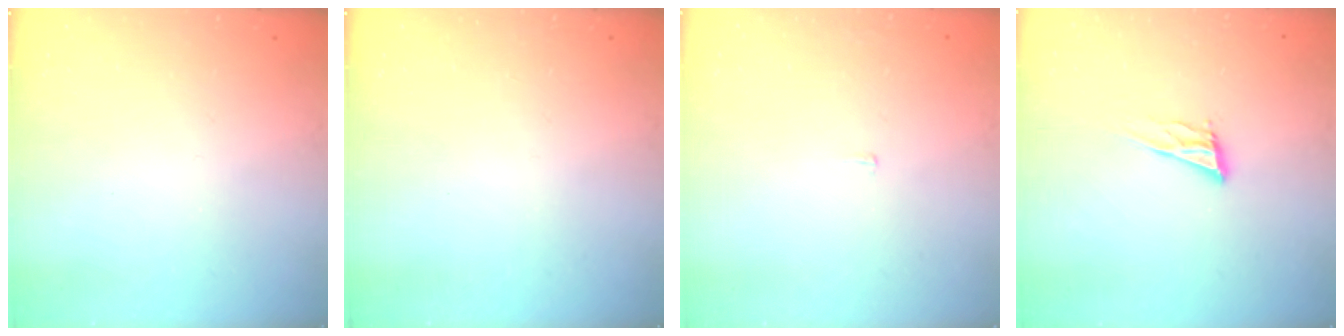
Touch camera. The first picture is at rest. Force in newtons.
{"total": 0.0}
{"total": 2.2, "press": 2.2, "slide": 0.1}
{"total": 9.3, "press": 9.0, "slide": 2.5}